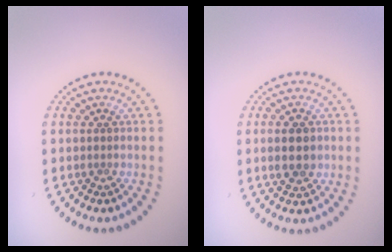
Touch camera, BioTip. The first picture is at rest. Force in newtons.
{"total": 2.7, "press": 2.7, "slide": 0.2}